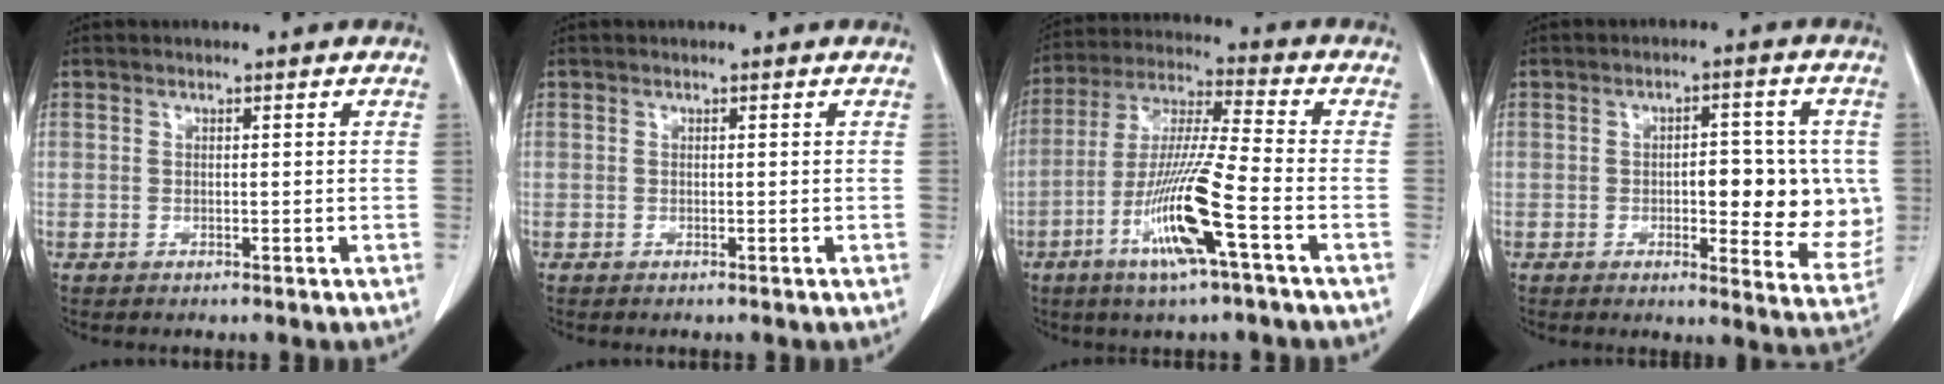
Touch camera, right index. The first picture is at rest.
{"total": 0.0}
{"total": 13.8, "force": [-5.6, -0.2, 12.6], "torque": [-0.256, -0.015, -0.109]}
{"total": 11.2, "force": [-0.4, 4.1, 10.4], "torque": [-0.120, 0.001, 0.002]}